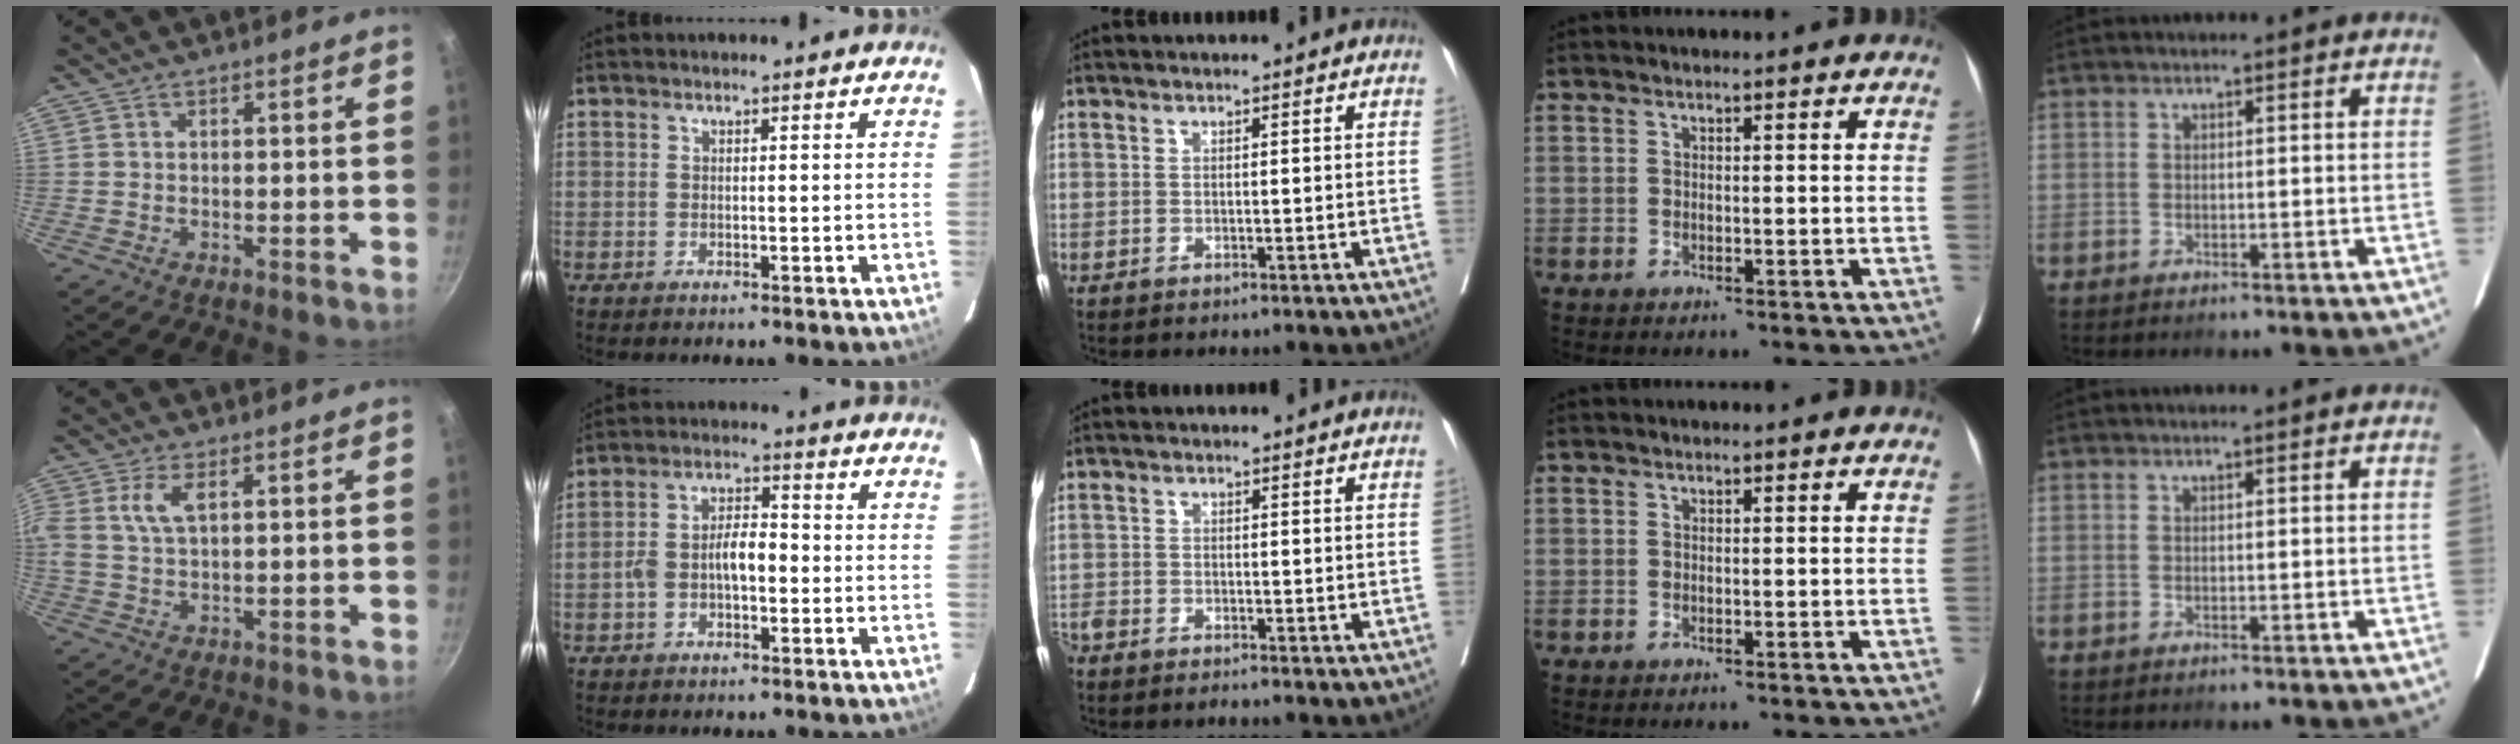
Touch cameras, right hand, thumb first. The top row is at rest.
{"thumb": {"total": 5.2, "force": [1.7, 2.4, 4.3], "torque": [-0.103, 0.004, 0.036]}, "index": {"total": 6.2, "force": [-1.2, 2.9, 5.3], "torque": [-0.111, 0.025, -0.022]}, "middle": {"total": 3.0, "force": [-2.8, 0.5, 1.0], "torque": [-0.014, -0.008, -0.052]}}